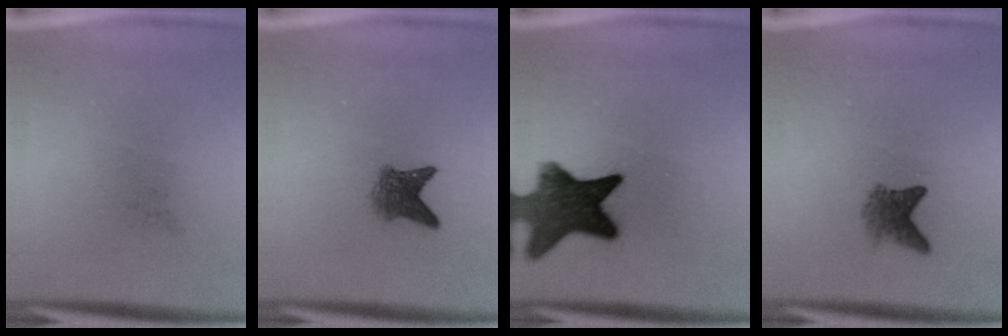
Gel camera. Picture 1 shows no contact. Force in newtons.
{"total": 3.1}
{"total": 11.8}
{"total": 2.7}